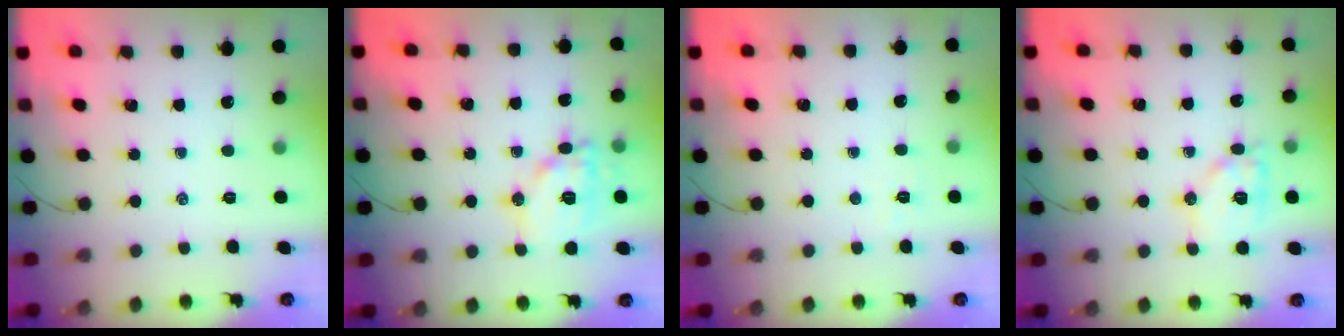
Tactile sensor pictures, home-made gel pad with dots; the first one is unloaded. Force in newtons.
{"total": 13.6, "press": 13.6, "slide": 1.1}
{"total": 2.5, "press": 2.4, "slide": 0.7}
{"total": 10.9, "press": 10.9, "slide": 0.6}